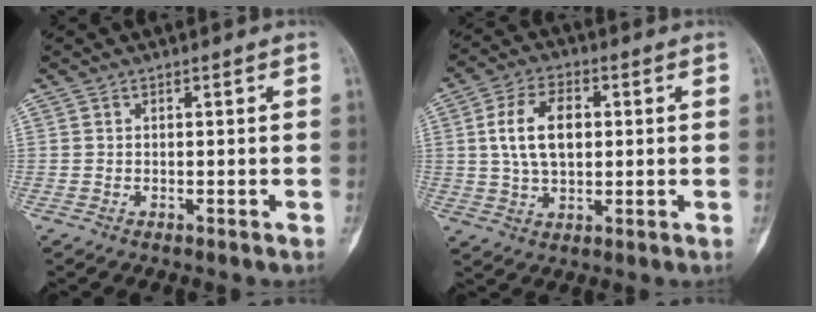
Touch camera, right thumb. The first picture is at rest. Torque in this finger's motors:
{"motor_torque": [1.04, 1.92, 0.53, -0.39, 0.16]}